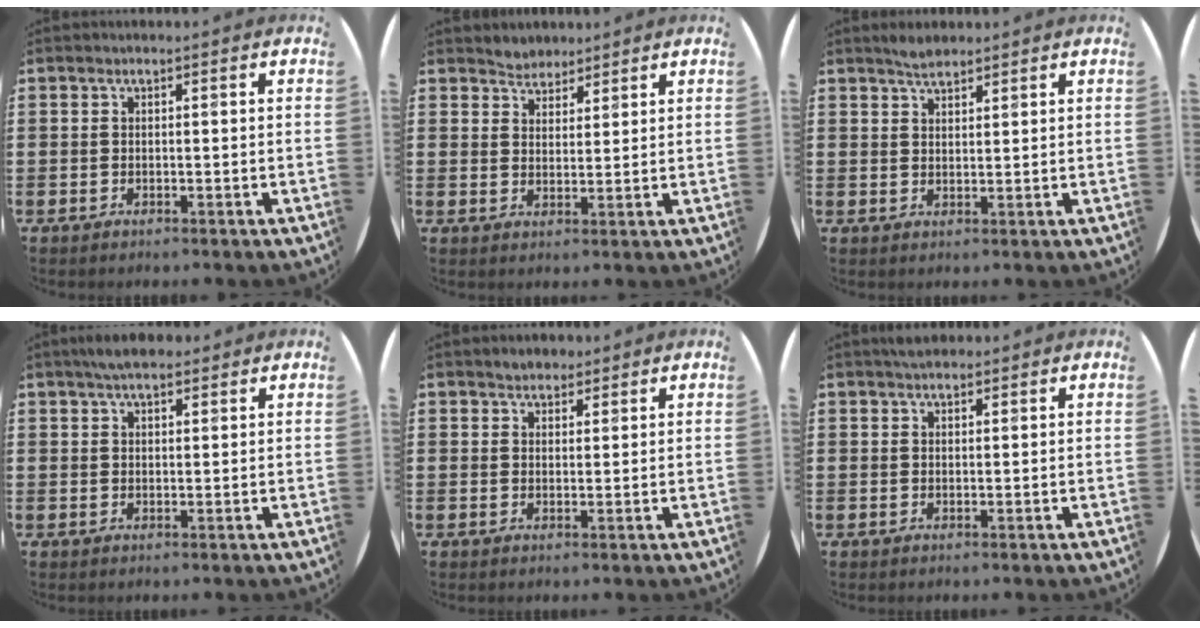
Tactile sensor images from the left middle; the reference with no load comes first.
{"total": 2.8, "force": [2.7, 0.8, -0.3], "torque": [-0.001, -0.001, 0.053]}
{"total": 2.3, "force": [2.2, 0.6, 0.7], "torque": [-0.007, 0.001, 0.038]}
{"total": 3.2, "force": [2.7, 1.1, 1.4], "torque": [-0.024, 0.003, 0.047]}
{"total": 2.0, "force": [1.9, 0.7, 0.0], "torque": [0.006, 0.003, 0.035]}
{"total": 1.5, "force": [1.5, 0.4, 0.3], "torque": [-0.007, 0.004, 0.027]}